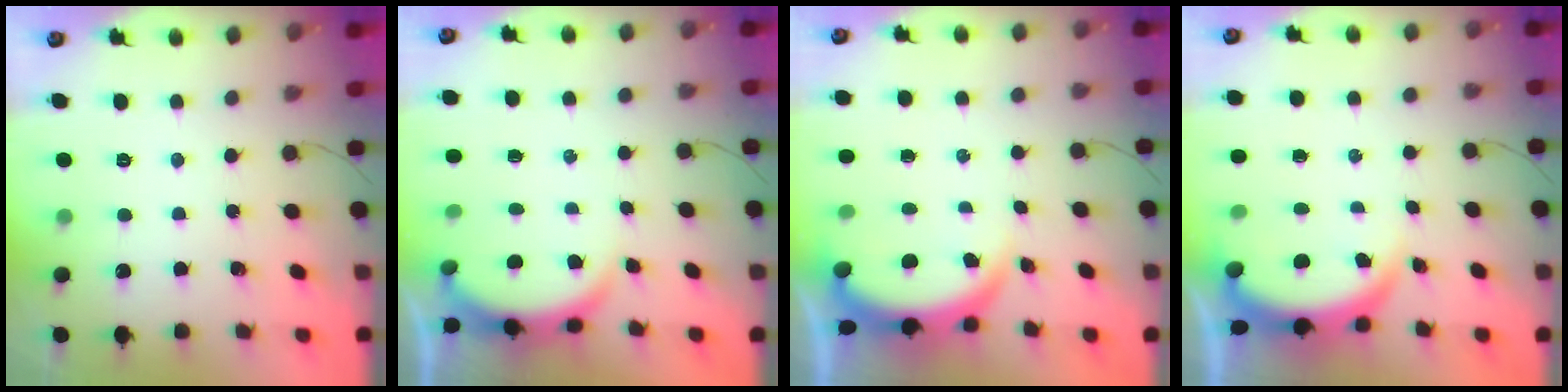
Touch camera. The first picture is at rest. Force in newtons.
{"total": 3.6, "press": 3.6, "slide": 0.6}
{"total": 3.7, "press": 3.7, "slide": 0.1}
{"total": 4.0, "press": 4.0, "slide": 0.2}